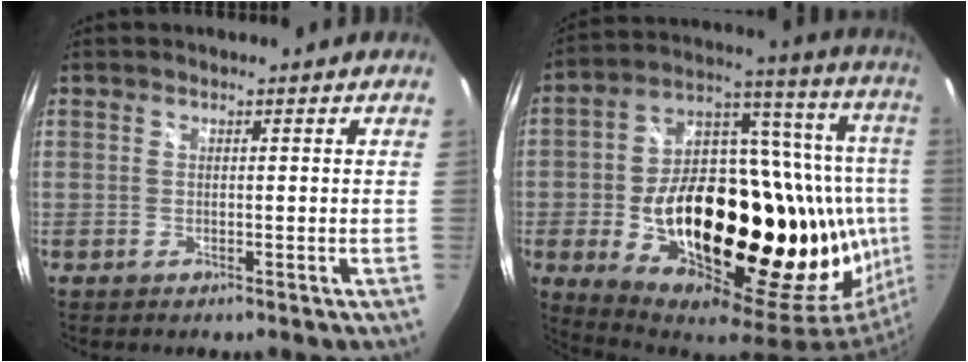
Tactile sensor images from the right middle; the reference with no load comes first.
{"total": 41.5, "force": [-7.5, 19.5, 35.9], "torque": [-0.572, 0.018, -0.086]}